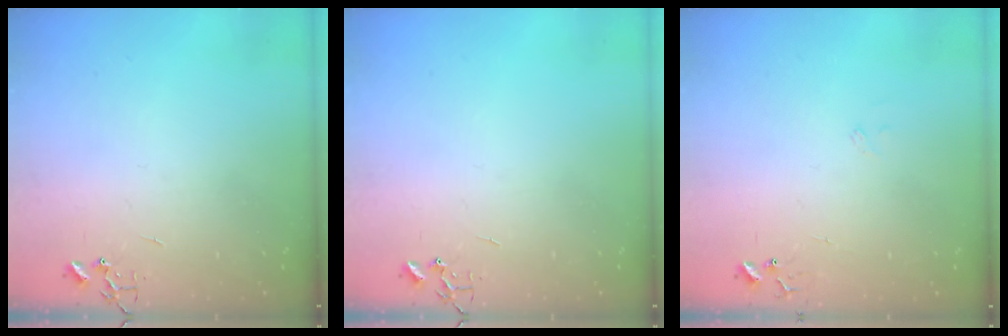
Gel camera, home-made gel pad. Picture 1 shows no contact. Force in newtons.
{"total": 0.0}
{"total": 7.6, "press": 7.6, "slide": 0.5}